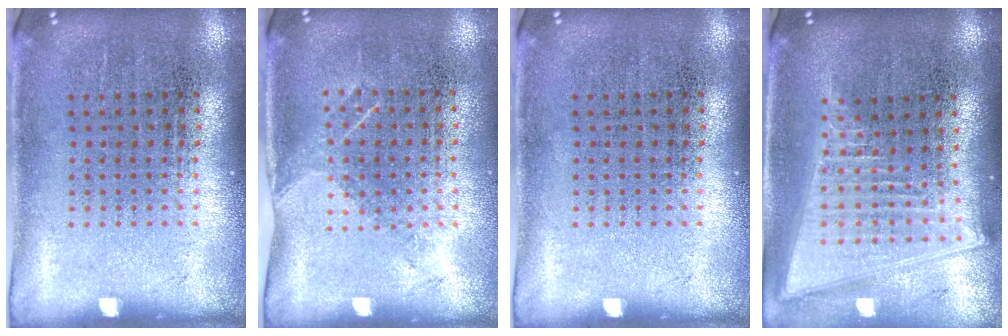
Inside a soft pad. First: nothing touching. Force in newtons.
{"total": 1.1, "press": 1.0, "slide": 0.6}
{"total": 0.0}
{"total": 2.1, "press": 1.8, "slide": 1.1}